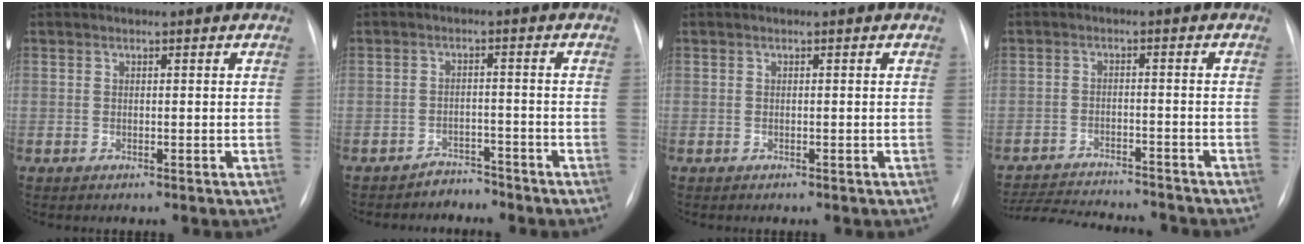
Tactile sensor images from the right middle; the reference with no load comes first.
{"total": 3.0, "force": [-2.8, 1.1, -0.5], "torque": [0.006, -0.001, -0.041]}
{"total": 0.0}
{"total": 14.7, "force": [-13.9, 1.7, 4.6], "torque": [-0.088, -0.009, -0.198]}